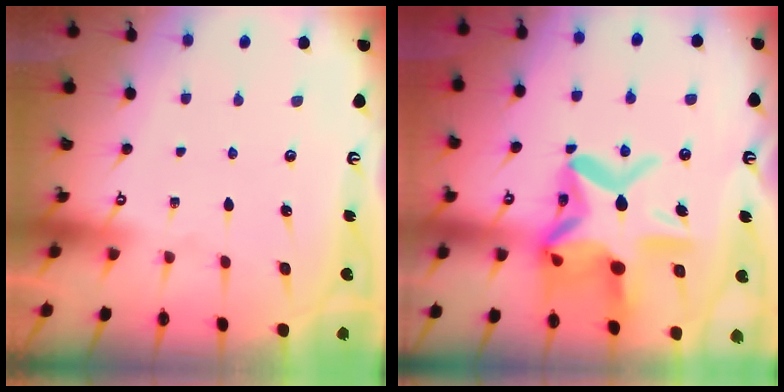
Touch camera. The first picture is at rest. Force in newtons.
{"total": 20.8, "press": 20.6, "slide": 2.5}